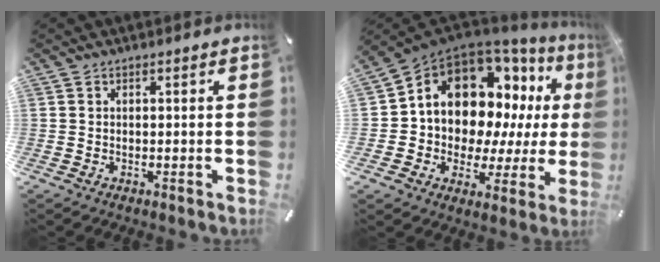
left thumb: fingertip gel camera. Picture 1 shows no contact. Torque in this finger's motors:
{"motor_torque": [1.30, 2.45, 2.77, 0.00, 0.27]}